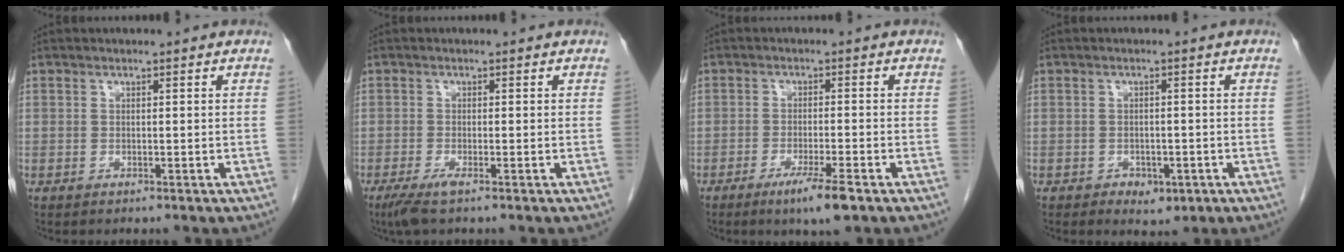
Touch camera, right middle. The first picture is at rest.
{"total": 2.6, "force": [-1.7, 0.1, 2.0], "torque": [-0.042, -0.008, -0.033]}
{"total": 5.3, "force": [-3.2, 0.1, 4.2], "torque": [-0.074, -0.012, -0.055]}
{"total": 3.0, "force": [-1.5, 1.9, 1.7], "torque": [-0.020, 0.002, -0.008]}